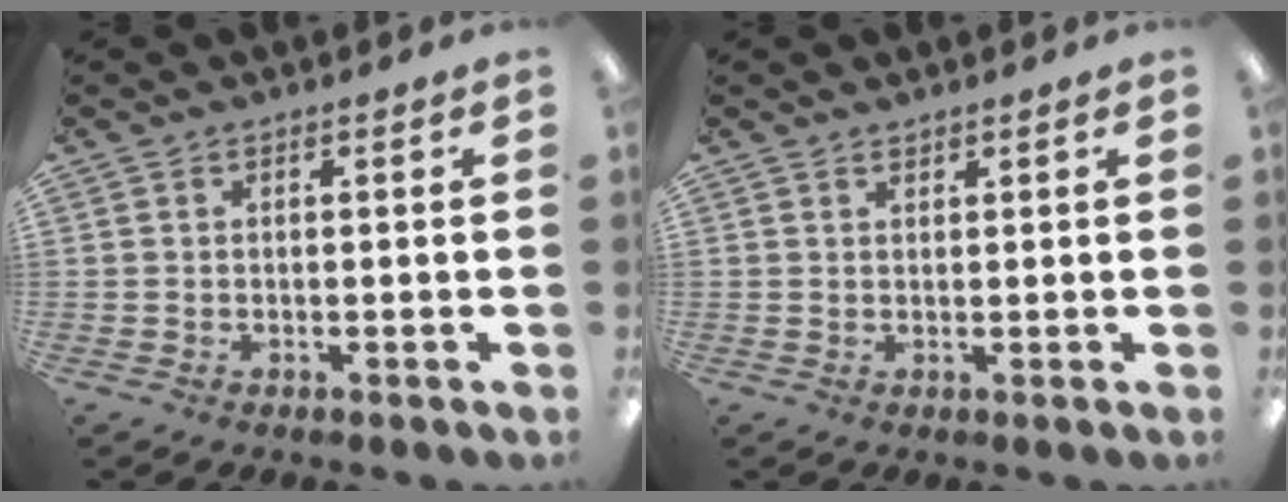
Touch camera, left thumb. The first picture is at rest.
{"total": 1.1, "force": [1.1, 0.3, 0.2], "torque": [-0.005, -0.001, 0.021]}